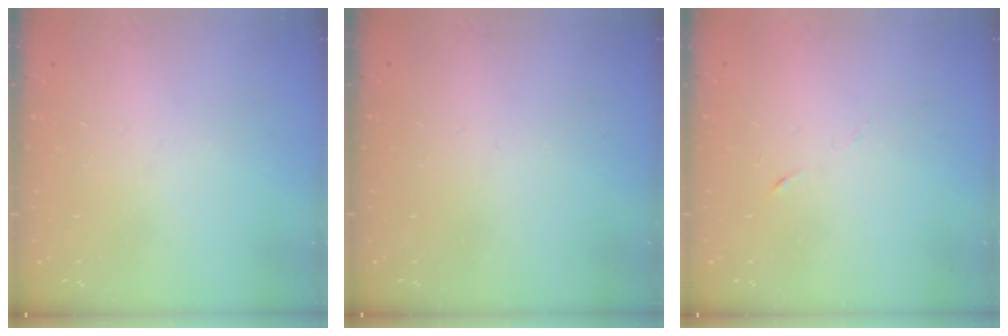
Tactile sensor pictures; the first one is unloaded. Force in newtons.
{"total": 0.0}
{"total": 3.4, "press": 3.2, "slide": 0.9}